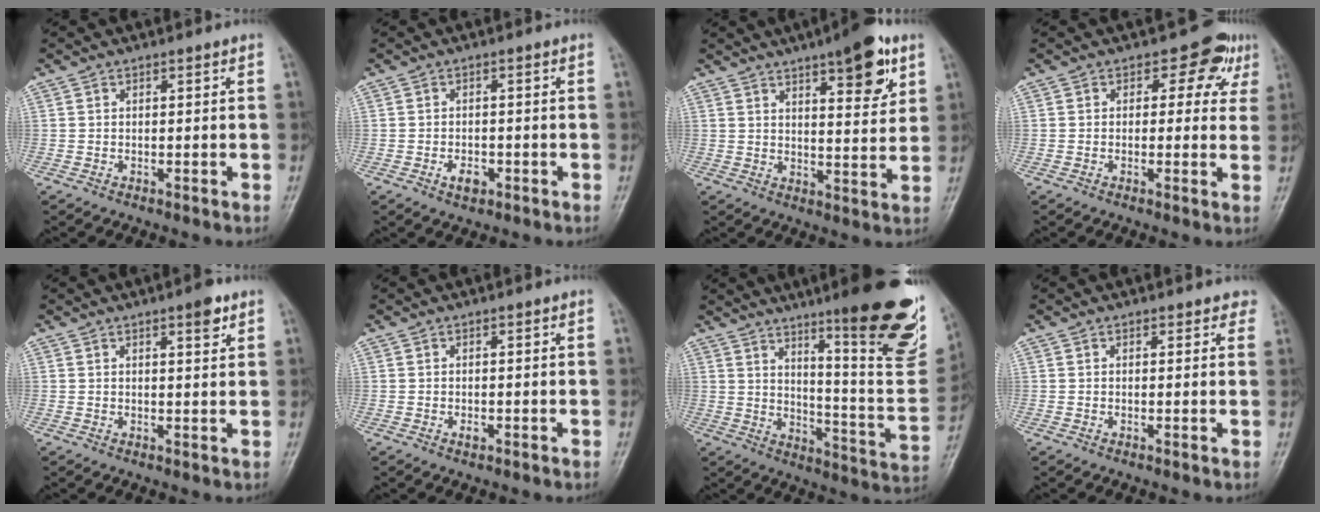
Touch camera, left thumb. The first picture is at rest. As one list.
[{"total": 2.9, "force": [-1.3, 1.8, 1.8], "torque": [-0.025, 0.003, -0.020]}, {"total": 12.2, "force": [6.7, 3.9, 9.4], "torque": [-0.104, -0.032, 0.091]}, {"total": 5.9, "force": [2.4, 4.2, 3.4], "torque": [0.005, 0.000, 0.017]}, {"total": 3.5, "force": [2.2, 1.0, 2.6], "torque": [-0.031, -0.011, 0.029]}, {"total": 1.1, "force": [-0.2, 0.7, 0.9], "torque": [-0.009, -0.001, -0.002]}, {"total": 26.9, "force": [15.2, 4.2, 21.8], "torque": [-0.264, -0.069, 0.226]}, {"total": 2.3, "force": [1.8, 1.3, 0.7], "torque": [0.021, -0.004, 0.010]}]